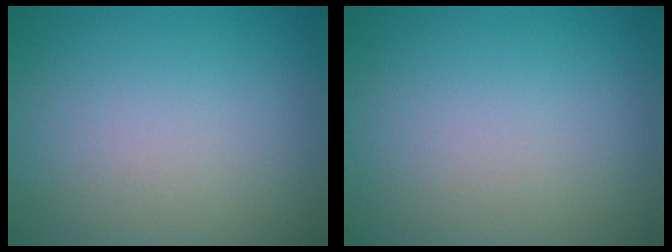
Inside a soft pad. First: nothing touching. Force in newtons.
{"total": 0.0}